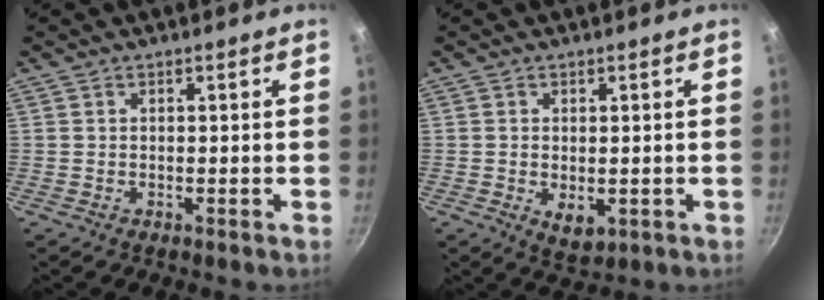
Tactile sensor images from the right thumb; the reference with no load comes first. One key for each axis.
{"total": 4.3, "fx": -0.6, "fy": 2.6, "fz": 3.3, "tx": -0.050, "ty": -0.014, "tz": -0.003}